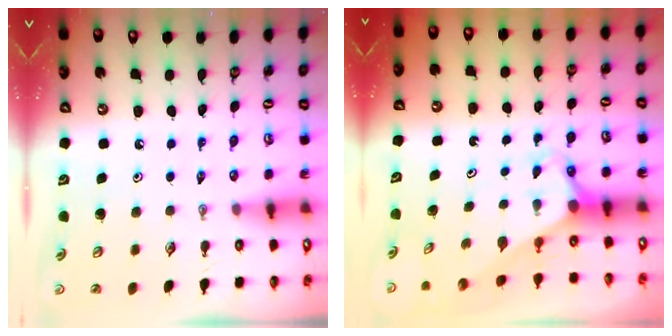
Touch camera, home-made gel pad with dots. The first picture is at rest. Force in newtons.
{"total": 2.9, "press": 2.9, "slide": 0.0}